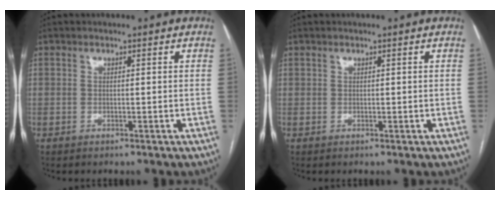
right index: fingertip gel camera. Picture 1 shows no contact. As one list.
[{"total": 0.0}]